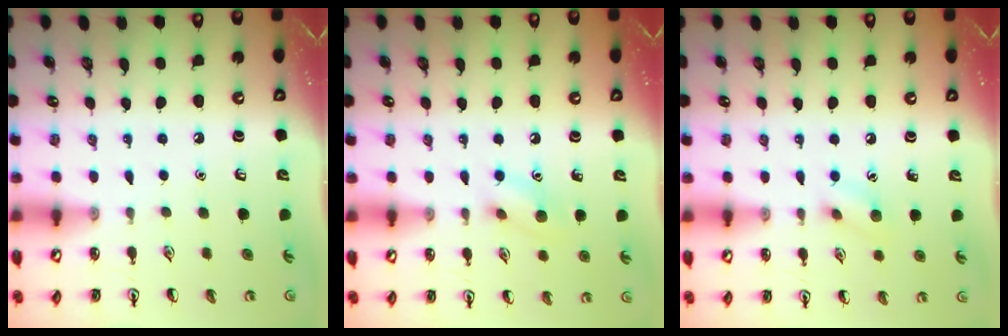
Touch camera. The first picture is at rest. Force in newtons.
{"total": 8.1, "press": 8.0, "slide": 1.2}
{"total": 7.5, "press": 7.3, "slide": 1.4}